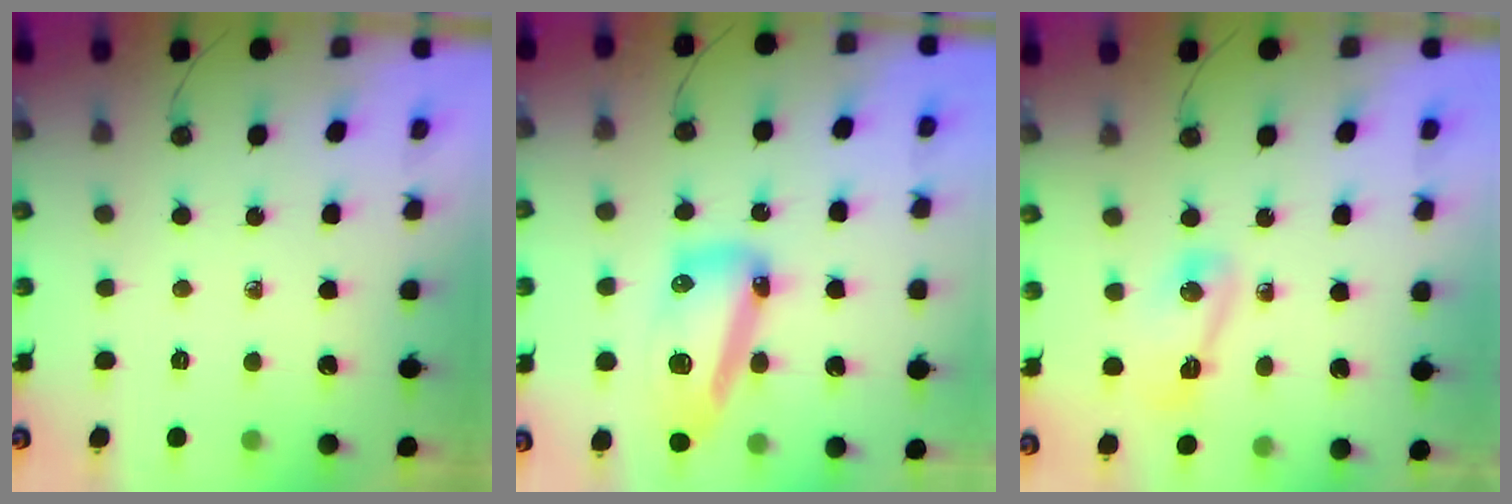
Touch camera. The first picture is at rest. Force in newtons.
{"total": 14.5, "press": 14.4, "slide": 2.1}
{"total": 5.4, "press": 5.4, "slide": 0.4}